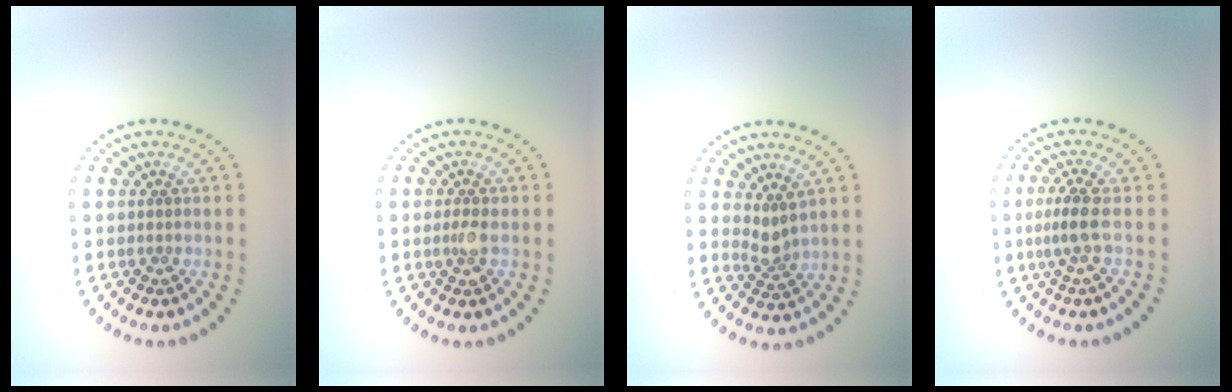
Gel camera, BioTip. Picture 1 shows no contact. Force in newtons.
{"total": 1.3, "press": 1.3, "slide": 0.0}
{"total": 2.0, "press": 1.5, "slide": 1.3}
{"total": 2.3, "press": 1.6, "slide": 1.6}